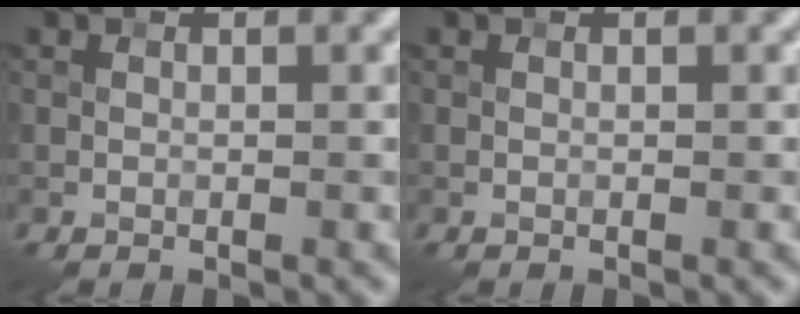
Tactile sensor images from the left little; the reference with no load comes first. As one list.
[{"total": 0.0}]